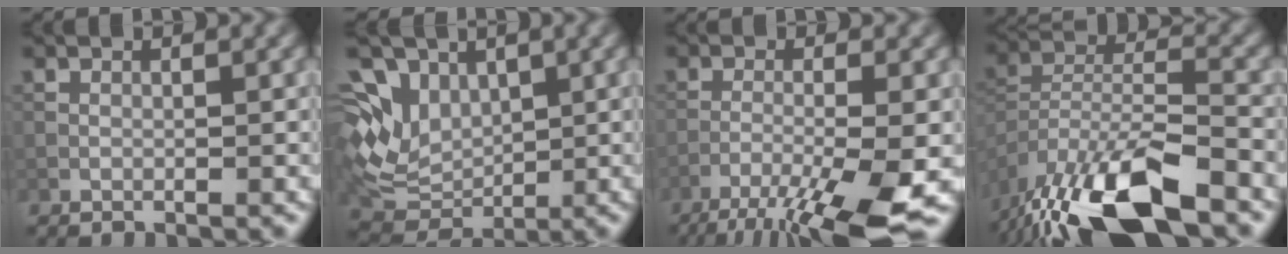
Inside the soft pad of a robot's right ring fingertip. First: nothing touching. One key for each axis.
{"total": 7.9, "fx": 2.2, "fy": 5.9, "fz": 4.8, "tx": -0.105, "ty": 0.001, "tz": 0.049}
{"total": 9.0, "fx": -5.8, "fy": 1.1, "fz": 6.9, "tx": -0.117, "ty": -0.009, "tz": -0.093}
{"total": 12.9, "fx": -9.5, "fy": 3.5, "fz": 8.0, "tx": -0.166, "ty": -0.001, "tz": -0.171}